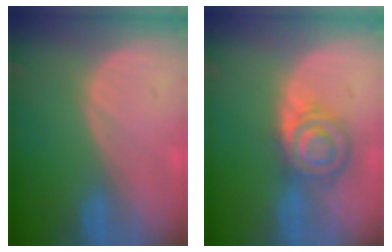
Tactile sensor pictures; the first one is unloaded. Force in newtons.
{"total": 6.4, "press": 6.4, "slide": 0.1}